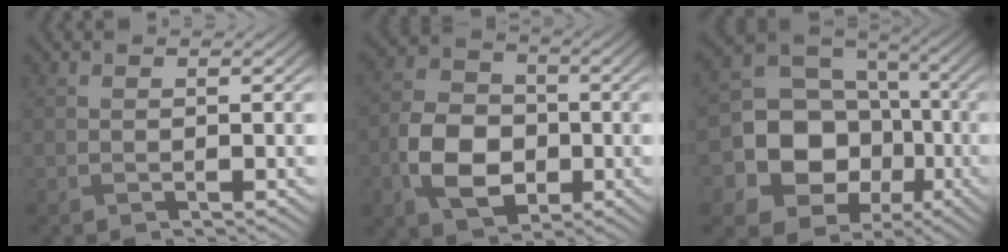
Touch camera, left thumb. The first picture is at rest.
{"total": 8.3, "force": [-2.3, 6.0, 5.3], "torque": [-0.114, -0.006, -0.052]}
{"total": 15.0, "force": [-3.7, 12.9, 6.6], "torque": [-0.143, -0.041, -0.089]}